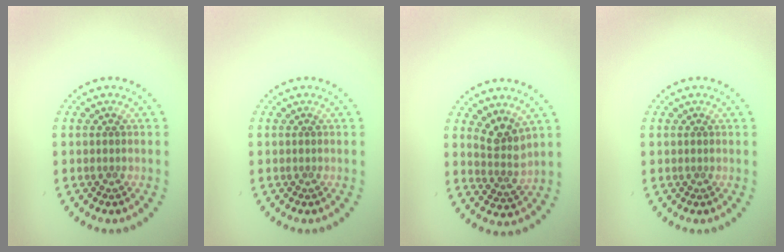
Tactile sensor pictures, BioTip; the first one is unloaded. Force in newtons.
{"total": 0.0}
{"total": 2.8, "press": 2.0, "slide": 1.9}
{"total": 0.0}